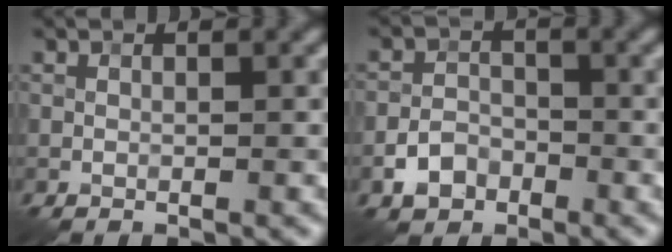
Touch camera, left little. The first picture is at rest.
{"total": 2.9, "force": [-1.6, 2.1, 1.2], "torque": [-0.016, 0.006, -0.034]}